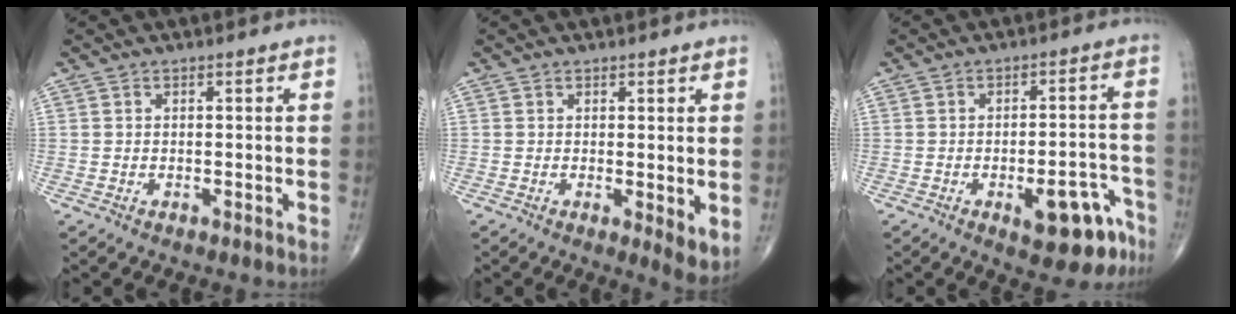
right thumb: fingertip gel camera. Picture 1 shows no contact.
{"total": 4.3, "force": [0.4, 1.4, 4.1], "torque": [-0.058, -0.017, 0.008]}
{"total": 10.7, "force": [-5.7, 4.3, 8.0], "torque": [-0.079, 0.039, -0.068]}